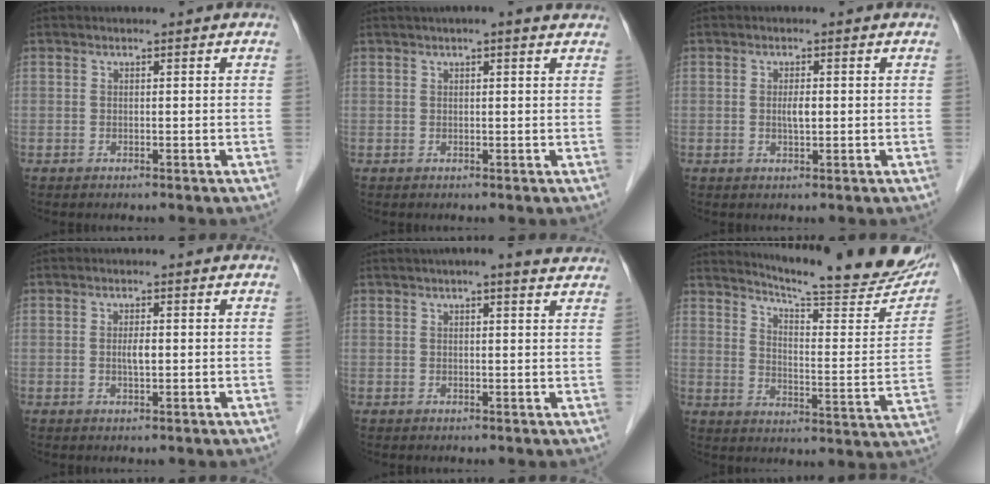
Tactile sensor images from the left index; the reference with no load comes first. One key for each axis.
{"total": 4.2, "fx": 3.2, "fy": 0.4, "fz": 2.7, "tx": -0.037, "ty": 0.022, "tz": 0.038}
{"total": 1.8, "fx": 0.0, "fy": 0.5, "fz": 1.8, "tx": -0.034, "ty": 0.001, "tz": 0.002}
{"total": 1.7, "fx": -0.1, "fy": 0.4, "fz": 1.7, "tx": -0.032, "ty": 0.002, "tz": 0.000}
{"total": 6.6, "fx": 5.5, "fy": 0.9, "fz": 3.6, "tx": -0.047, "ty": 0.018, "tz": 0.058}
{"total": 23.6, "fx": 21.0, "fy": 2.0, "fz": 10.6, "tx": -0.154, "ty": -0.078, "tz": 0.264}